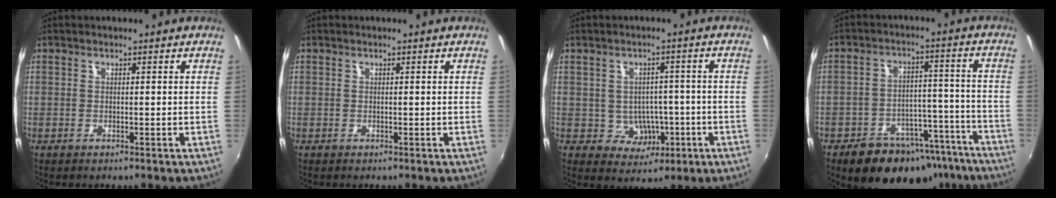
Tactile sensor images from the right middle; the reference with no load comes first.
{"total": 0.0}
{"total": 5.9, "force": [-1.4, 5.4, 1.9], "torque": [-0.046, 0.013, -0.001]}
{"total": 17.6, "force": [-13.1, 9.5, 7.0], "torque": [-0.128, 0.040, -0.162]}